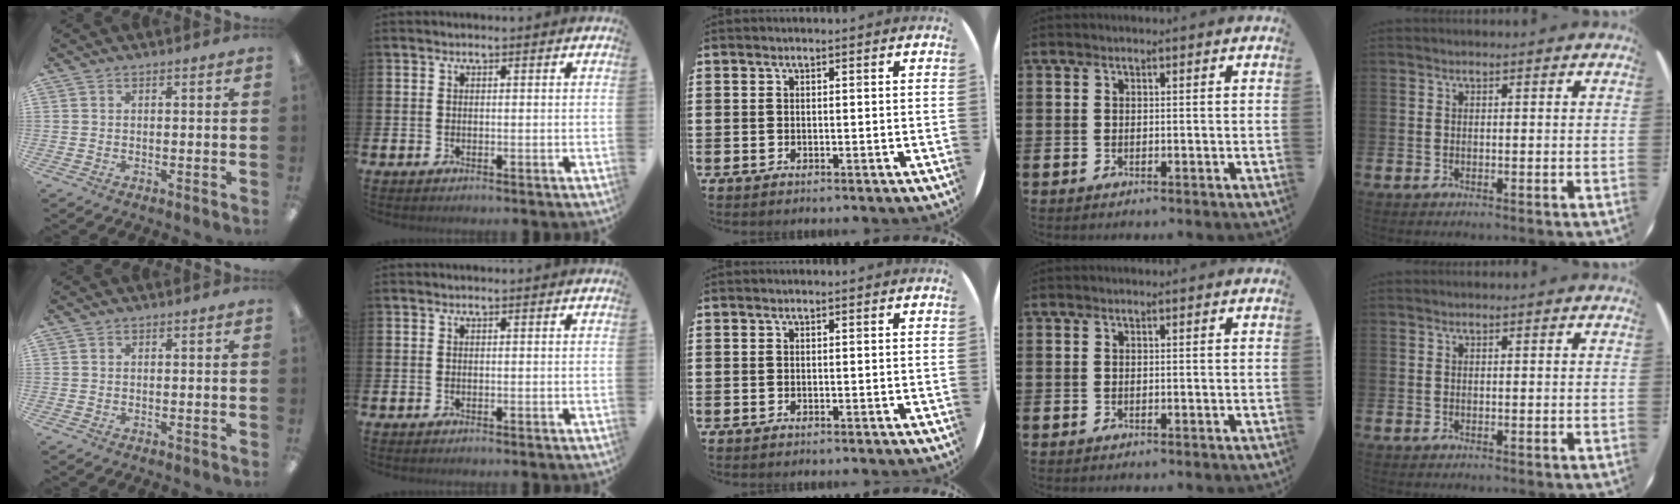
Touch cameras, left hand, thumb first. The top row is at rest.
{}